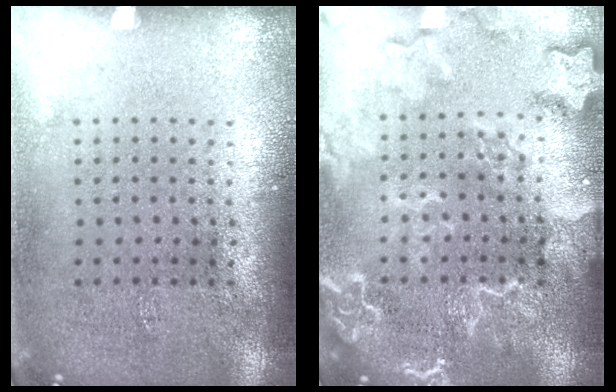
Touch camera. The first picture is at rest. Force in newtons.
{"total": 2.6, "press": 2.6, "slide": 0.3}